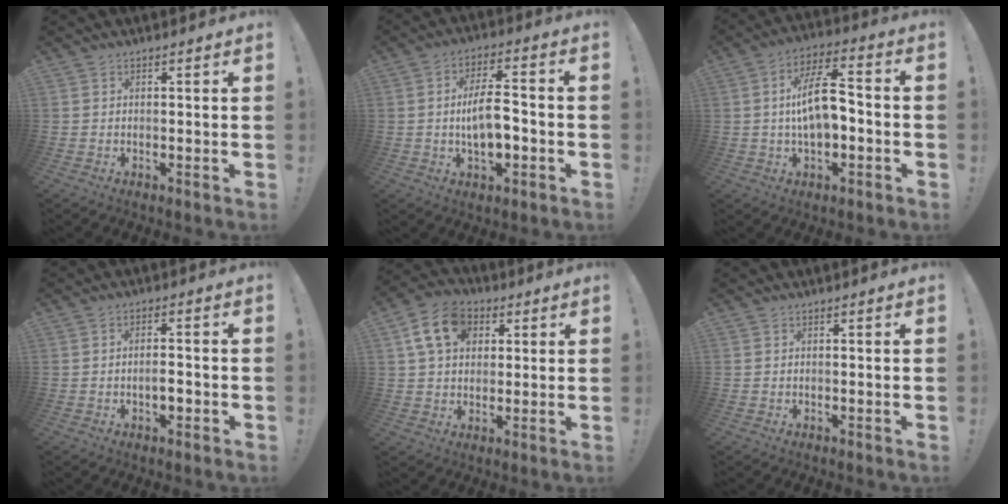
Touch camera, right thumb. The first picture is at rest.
{"total": 10.3, "force": [-1.6, 4.6, 9.1], "torque": [-0.165, 0.009, -0.030]}
{"total": 13.6, "force": [-0.6, 6.4, 12.0], "torque": [-0.207, 0.012, -0.012]}
{"total": 3.7, "force": [-1.4, 1.6, 3.1], "torque": [-0.050, 0.008, -0.023]}
{"total": 13.3, "force": [4.9, 9.9, 7.5], "torque": [-0.120, -0.003, 0.097]}
{"total": 0.0}